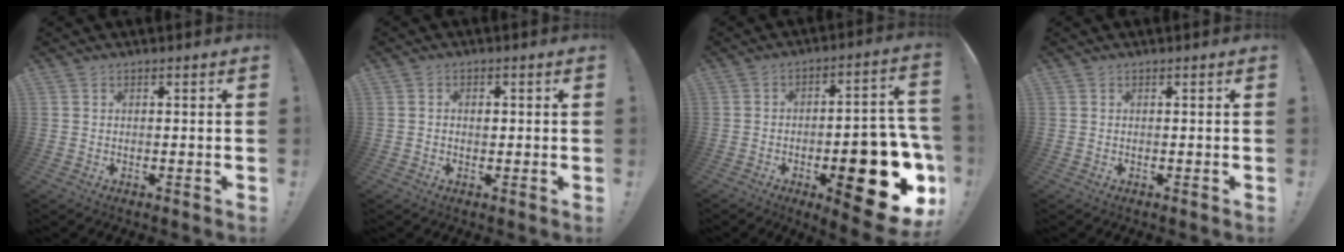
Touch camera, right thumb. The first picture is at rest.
{"total": 1.5, "force": [-0.3, 1.3, 0.8], "torque": [-0.011, 0.005, -0.007]}
{"total": 22.2, "force": [-7.7, 8.3, 19.2], "torque": [-0.237, 0.039, -0.103]}
{"total": 0.0}